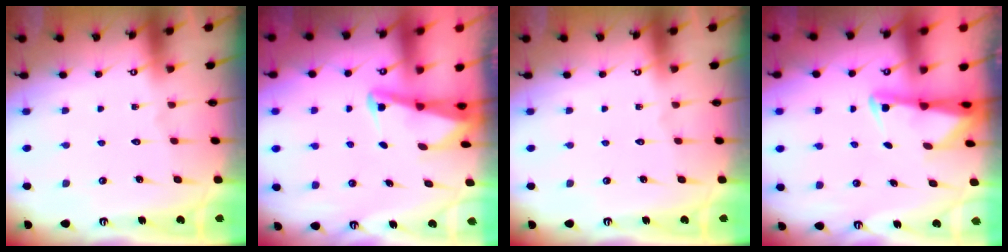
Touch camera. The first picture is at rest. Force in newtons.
{"total": 2.7, "press": 2.7, "slide": 0.6}
{"total": 0.0}
{"total": 2.3, "press": 2.2, "slide": 0.4}